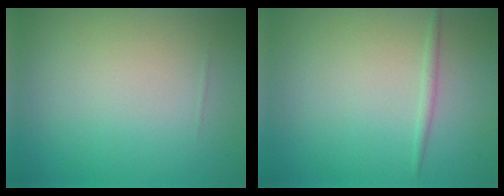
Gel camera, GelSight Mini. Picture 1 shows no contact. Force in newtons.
{"total": 0.7, "press": 0.7, "slide": 0.0}